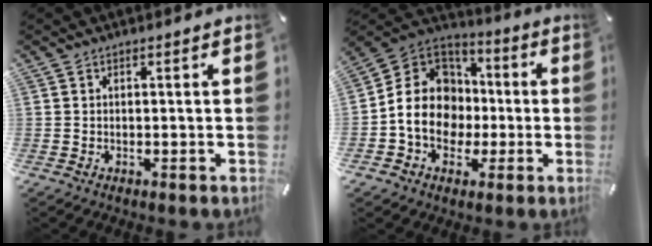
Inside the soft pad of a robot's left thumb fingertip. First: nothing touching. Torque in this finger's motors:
{"motor_torque": [-0.04, 1.25, 0.93, -0.43, 0.46]}